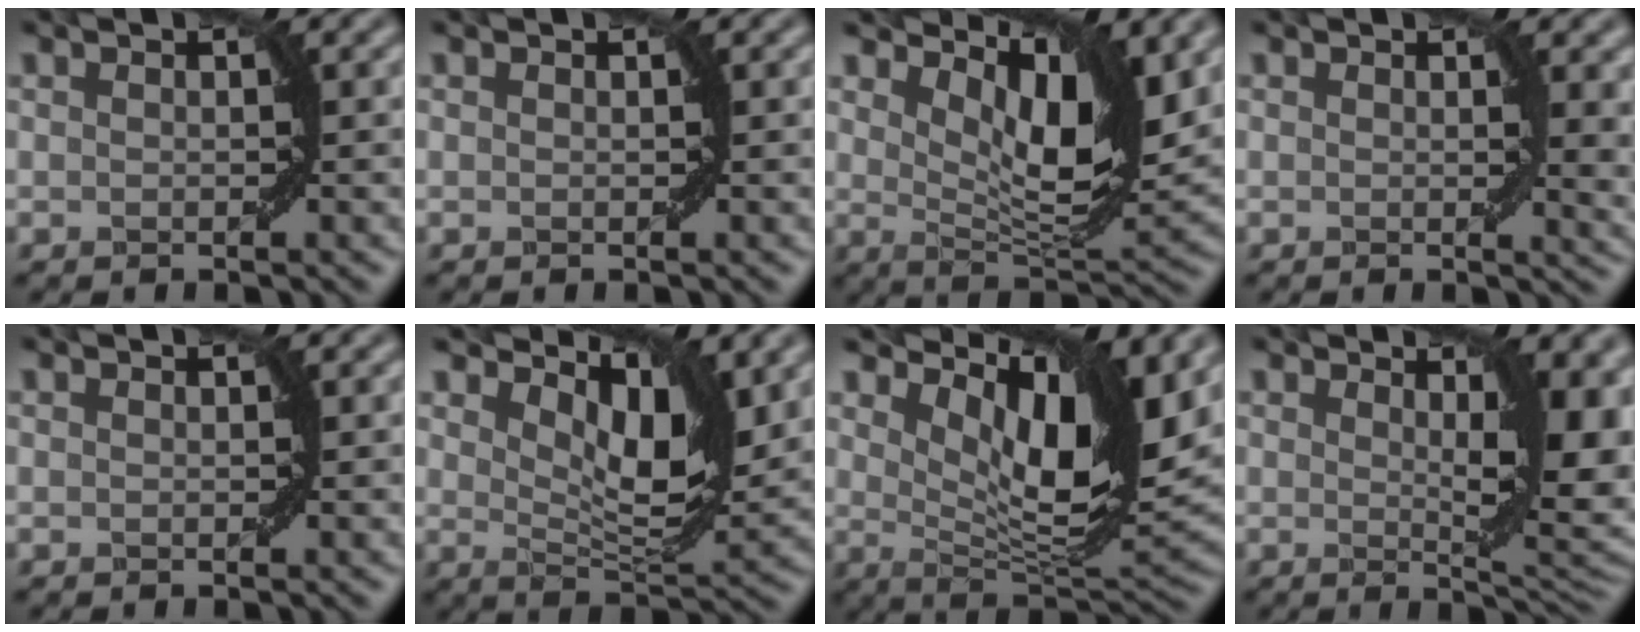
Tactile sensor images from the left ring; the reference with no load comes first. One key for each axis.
{"total": 0.0}
{"total": 8.3, "fx": 4.1, "fy": 3.2, "fz": 6.5, "tx": -0.106, "ty": -0.011, "tz": 0.069}
{"total": 3.5, "fx": 0.9, "fy": 1.1, "fz": 3.2, "tx": -0.029, "ty": -0.003, "tz": 0.014}
{"total": 0.0}
{"total": 6.8, "fx": 3.4, "fy": 2.8, "fz": 5.1, "tx": -0.083, "ty": -0.010, "tz": 0.056}
{"total": 10.9, "fx": 5.4, "fy": 3.8, "fz": 8.7, "tx": -0.139, "ty": -0.005, "tz": 0.098}
{"total": 8.8, "fx": 2.0, "fy": 3.0, "fz": 8.0, "tx": -0.082, "ty": -0.005, "tz": 0.030}